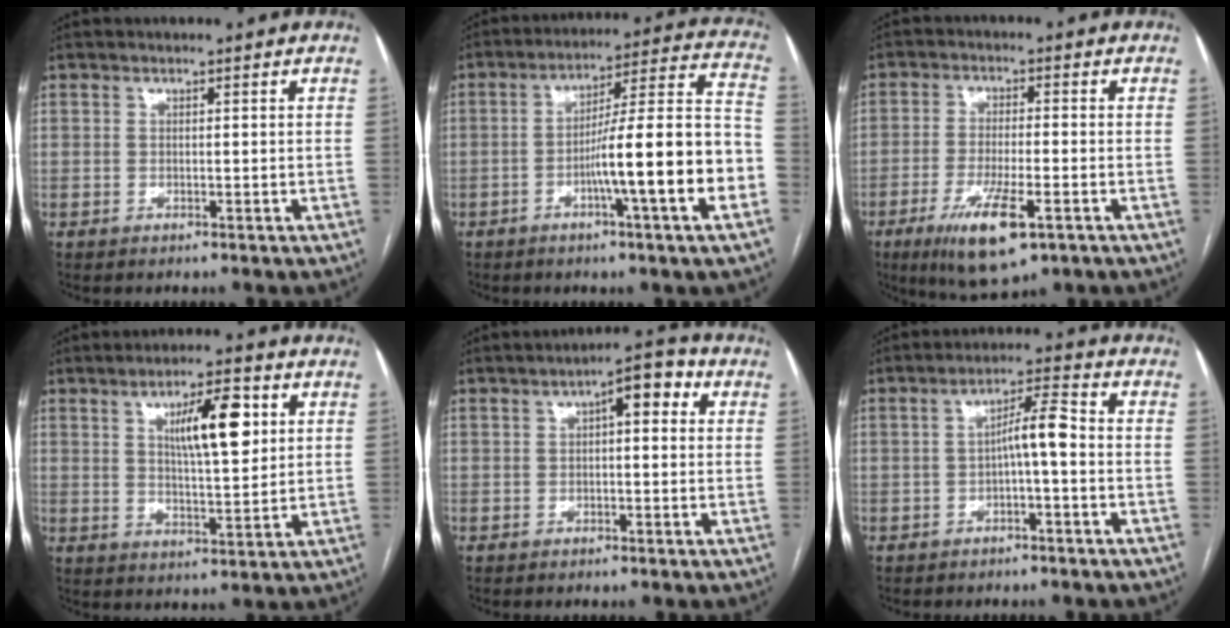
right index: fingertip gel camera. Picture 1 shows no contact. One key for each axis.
{"total": 16.9, "fx": -5.2, "fy": -0.5, "fz": 16.1, "tx": -0.229, "ty": 0.014, "tz": -0.084}
{"total": 10.3, "fx": -5.1, "fy": 2.3, "fz": 8.7, "tx": -0.163, "ty": -0.024, "tz": -0.077}
{"total": 9.5, "fx": 3.2, "fy": 2.2, "fz": 8.7, "tx": -0.142, "ty": 0.006, "tz": 0.056}
{"total": 5.9, "fx": 1.5, "fy": 1.9, "fz": 5.3, "tx": -0.074, "ty": 0.030, "tz": 0.017}
{"total": 5.1, "fx": -0.8, "fy": 0.6, "fz": 5.0, "tx": -0.079, "ty": 0.021, "tz": -0.011}